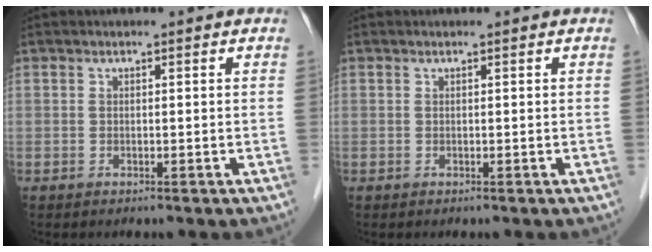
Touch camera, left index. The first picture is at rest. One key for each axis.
{"total": 0.0}